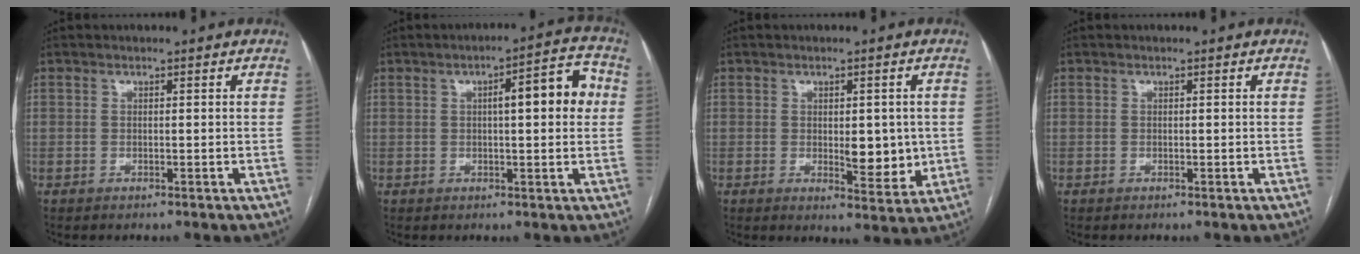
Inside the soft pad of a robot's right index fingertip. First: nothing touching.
{"total": 8.1, "force": [1.2, 1.8, 7.8], "torque": [-0.106, 0.025, 0.014]}
{"total": 6.4, "force": [-0.1, 2.7, 5.8], "torque": [-0.076, -0.008, 0.007]}
{"total": 0.0}